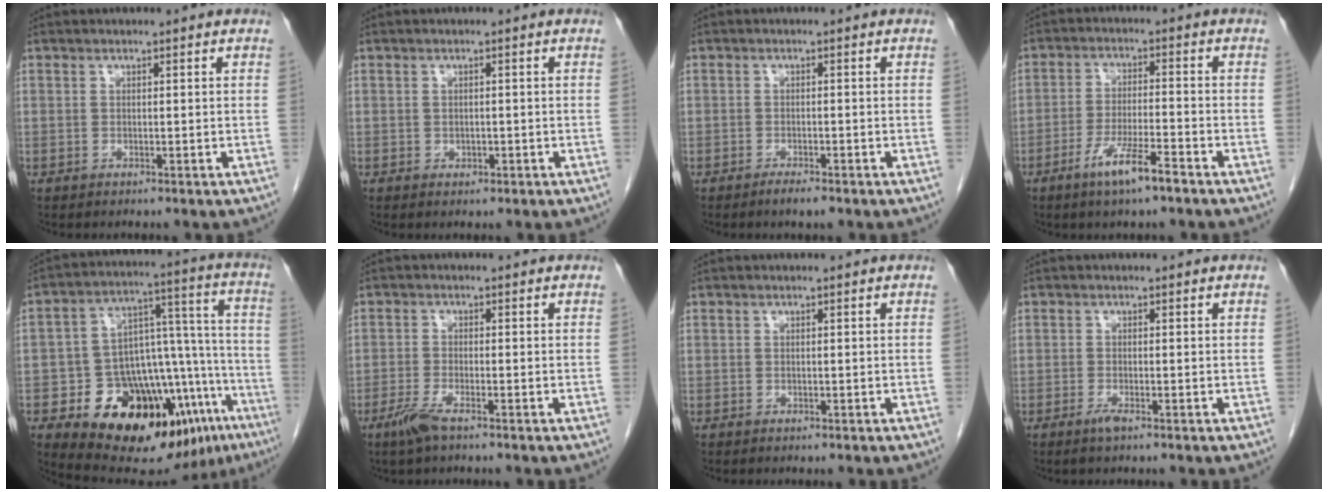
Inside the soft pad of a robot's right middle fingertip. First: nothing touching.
{"total": 0.9, "force": [-0.3, 0.8, 0.5], "torque": [-0.008, 0.001, 0.001]}
{"total": 2.0, "force": [-1.5, 0.4, 1.3], "torque": [-0.025, -0.002, -0.023]}
{"total": 6.8, "force": [-4.3, 0.4, 5.2], "torque": [-0.099, -0.008, -0.078]}
{"total": 24.1, "force": [-13.6, 10.0, 17.2], "torque": [-0.182, 0.069, -0.192]}
{"total": 3.4, "force": [-2.3, 0.4, 2.5], "torque": [-0.059, -0.007, -0.048]}
{"total": 0.0}
{"total": 1.5, "force": [-1.0, 0.1, 1.1], "torque": [-0.026, -0.003, -0.019]}